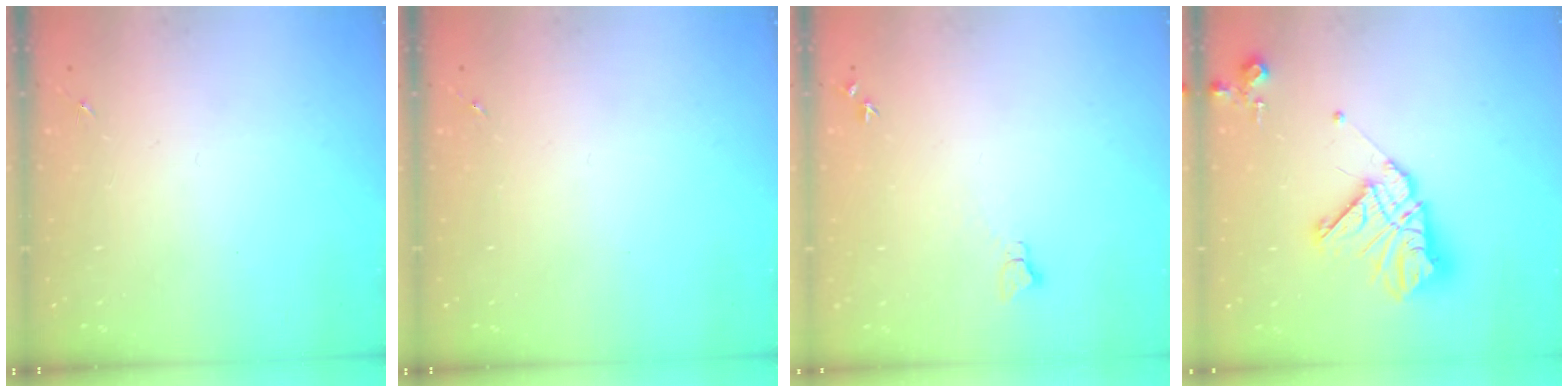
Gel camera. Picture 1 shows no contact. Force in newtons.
{"total": 0.0}
{"total": 4.1, "press": 4.0, "slide": 0.5}
{"total": 14.7, "press": 14.6, "slide": 1.4}